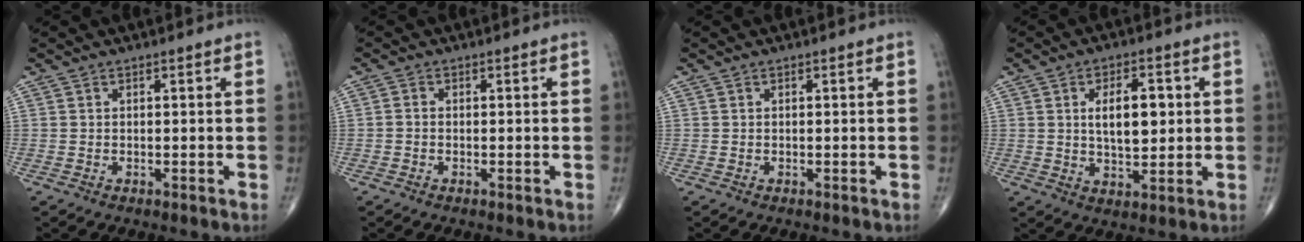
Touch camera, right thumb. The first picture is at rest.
{"total": 0.7, "force": [-0.2, 0.5, 0.4], "torque": [-0.005, 0.000, -0.008]}
{"total": 0.0}
{"total": 8.9, "force": [1.5, 4.4, 7.6], "torque": [-0.105, -0.006, 0.027]}